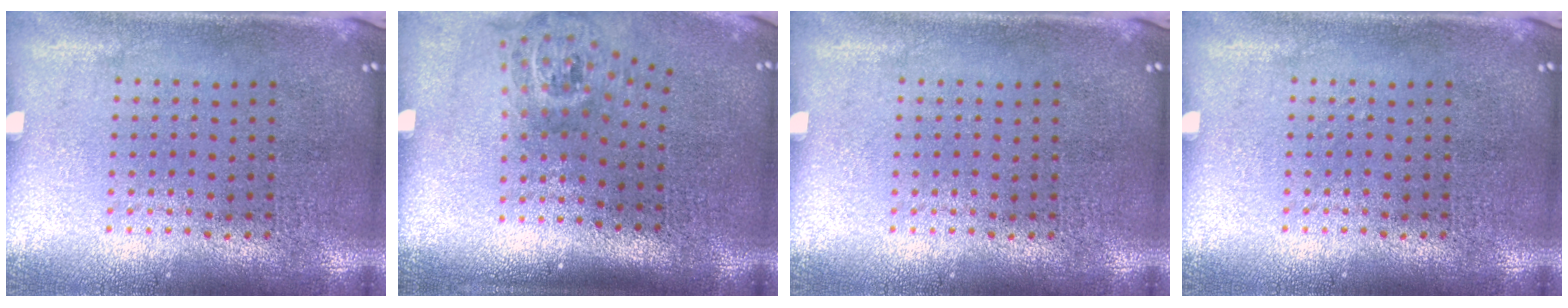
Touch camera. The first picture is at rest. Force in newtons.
{"total": 2.0, "press": 1.4, "slide": 1.5}
{"total": 0.0}
{"total": 0.0}